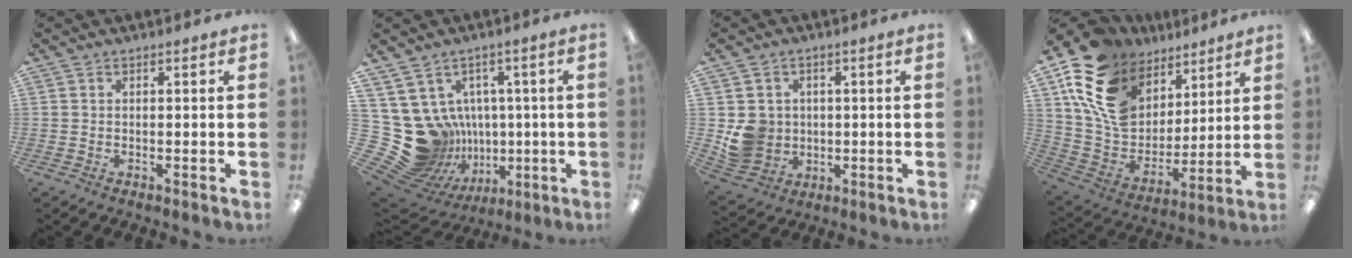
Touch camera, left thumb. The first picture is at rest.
{"total": 16.0, "force": [-0.4, 15.0, 5.5], "torque": [-0.148, -0.026, 0.034]}
{"total": 7.6, "force": [0.3, 7.3, 2.1], "torque": [-0.053, 0.009, 0.017]}
{"total": 18.7, "force": [10.3, 12.6, 9.2], "torque": [-0.185, -0.044, 0.197]}